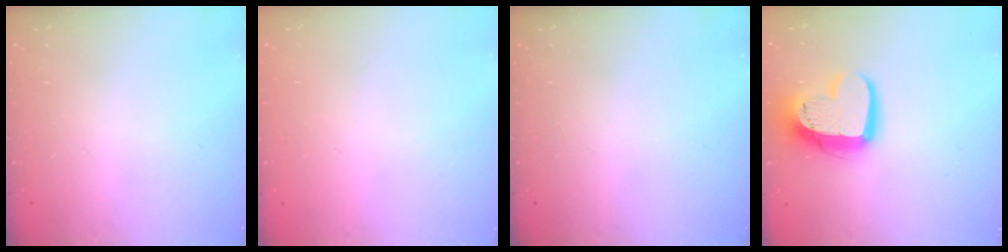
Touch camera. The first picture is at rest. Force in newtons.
{"total": 0.0}
{"total": 0.0}
{"total": 15.3, "press": 15.2, "slide": 1.2}